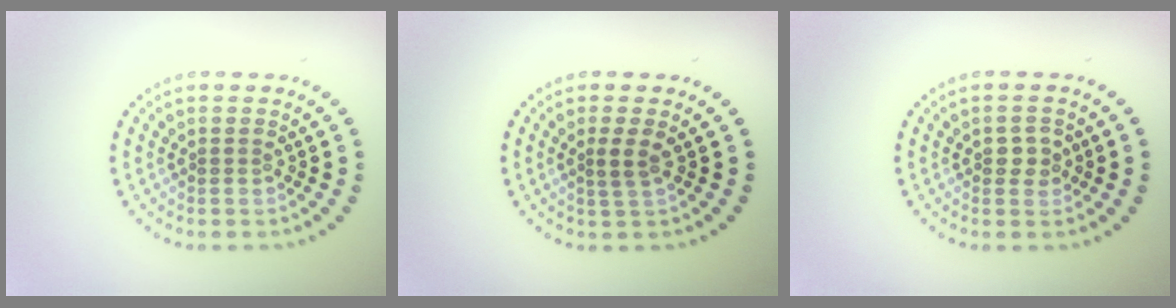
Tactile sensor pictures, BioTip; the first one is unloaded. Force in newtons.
{"total": 1.4, "press": 1.1, "slide": 0.8}
{"total": 1.6, "press": 1.5, "slide": 0.4}